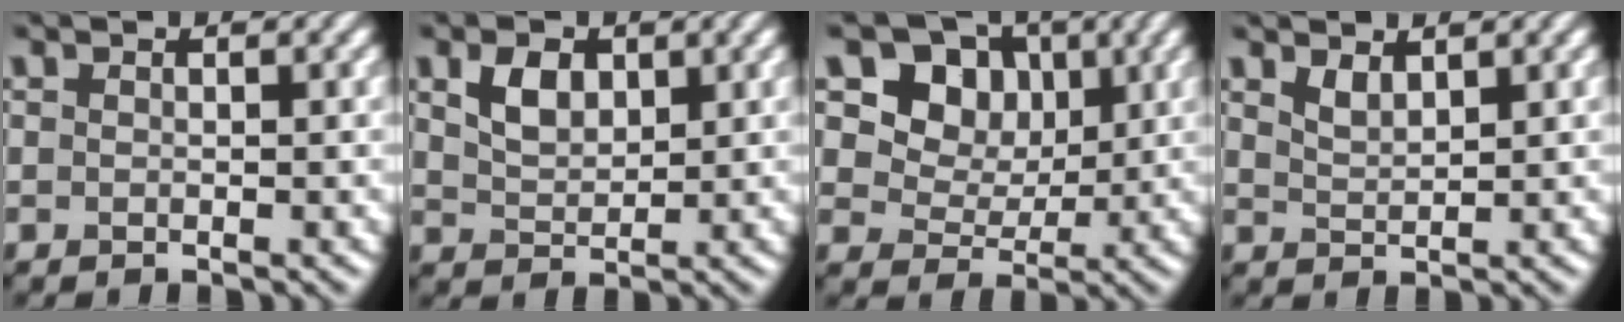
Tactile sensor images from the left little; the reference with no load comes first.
{"total": 2.9, "force": [1.4, 1.8, 1.8], "torque": [-0.040, 0.001, 0.028]}
{"total": 10.5, "force": [4.7, 8.2, 4.7], "torque": [-0.103, 0.002, 0.087]}
{"total": 1.5, "force": [1.2, 0.5, 0.7], "torque": [-0.019, -0.003, 0.027]}